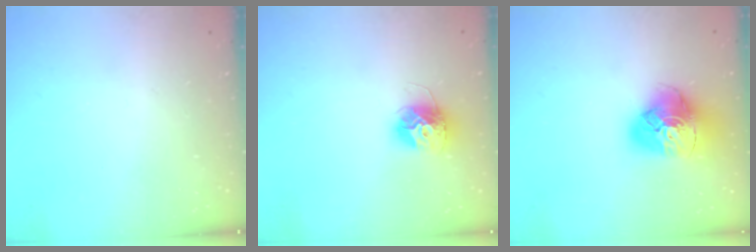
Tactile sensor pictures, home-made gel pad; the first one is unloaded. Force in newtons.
{"total": 11.8, "press": 11.8, "slide": 0.9}
{"total": 16.7, "press": 16.6, "slide": 1.8}